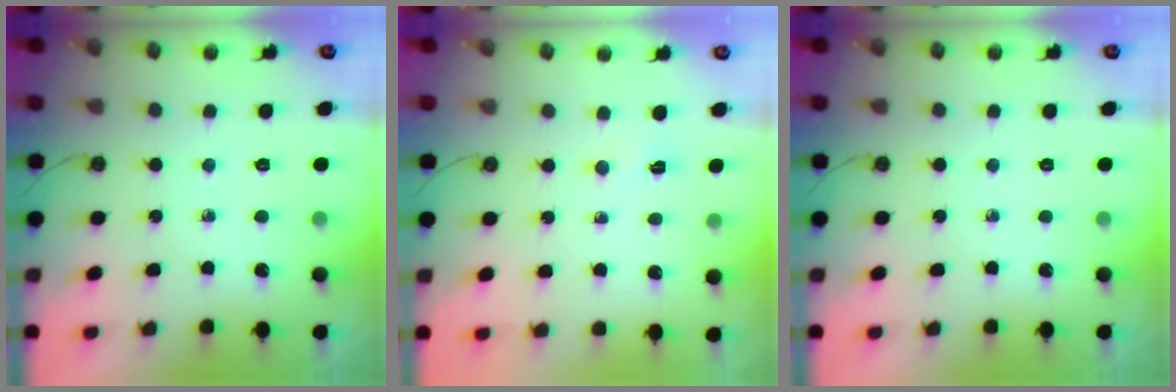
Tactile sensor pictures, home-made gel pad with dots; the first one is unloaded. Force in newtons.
{"total": 2.5, "press": 2.5, "slide": 0.5}
{"total": 0.0}